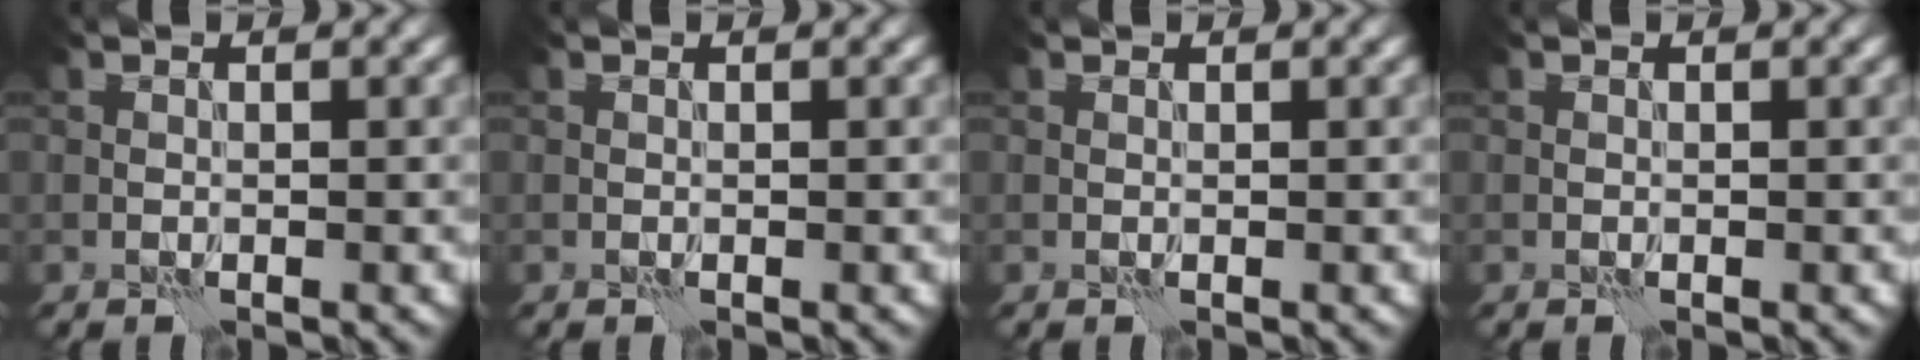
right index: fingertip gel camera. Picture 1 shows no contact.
{"total": 0.0}
{"total": 0.0}
{"total": 0.0}